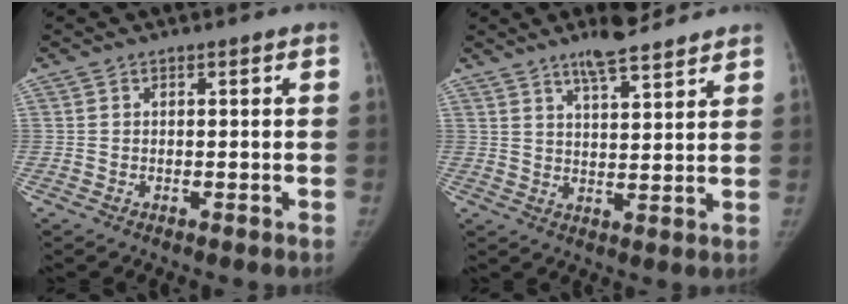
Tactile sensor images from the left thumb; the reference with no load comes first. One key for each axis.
{"total": 7.9, "fx": 6.2, "fy": 1.8, "fz": 4.6, "tx": -0.059, "ty": -0.034, "tz": 0.099}